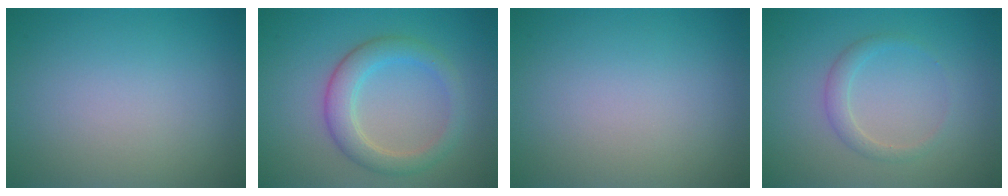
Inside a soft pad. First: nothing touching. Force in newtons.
{"total": 3.7, "press": 3.7, "slide": 0.3}
{"total": 0.0}
{"total": 1.6, "press": 1.6, "slide": 0.1}